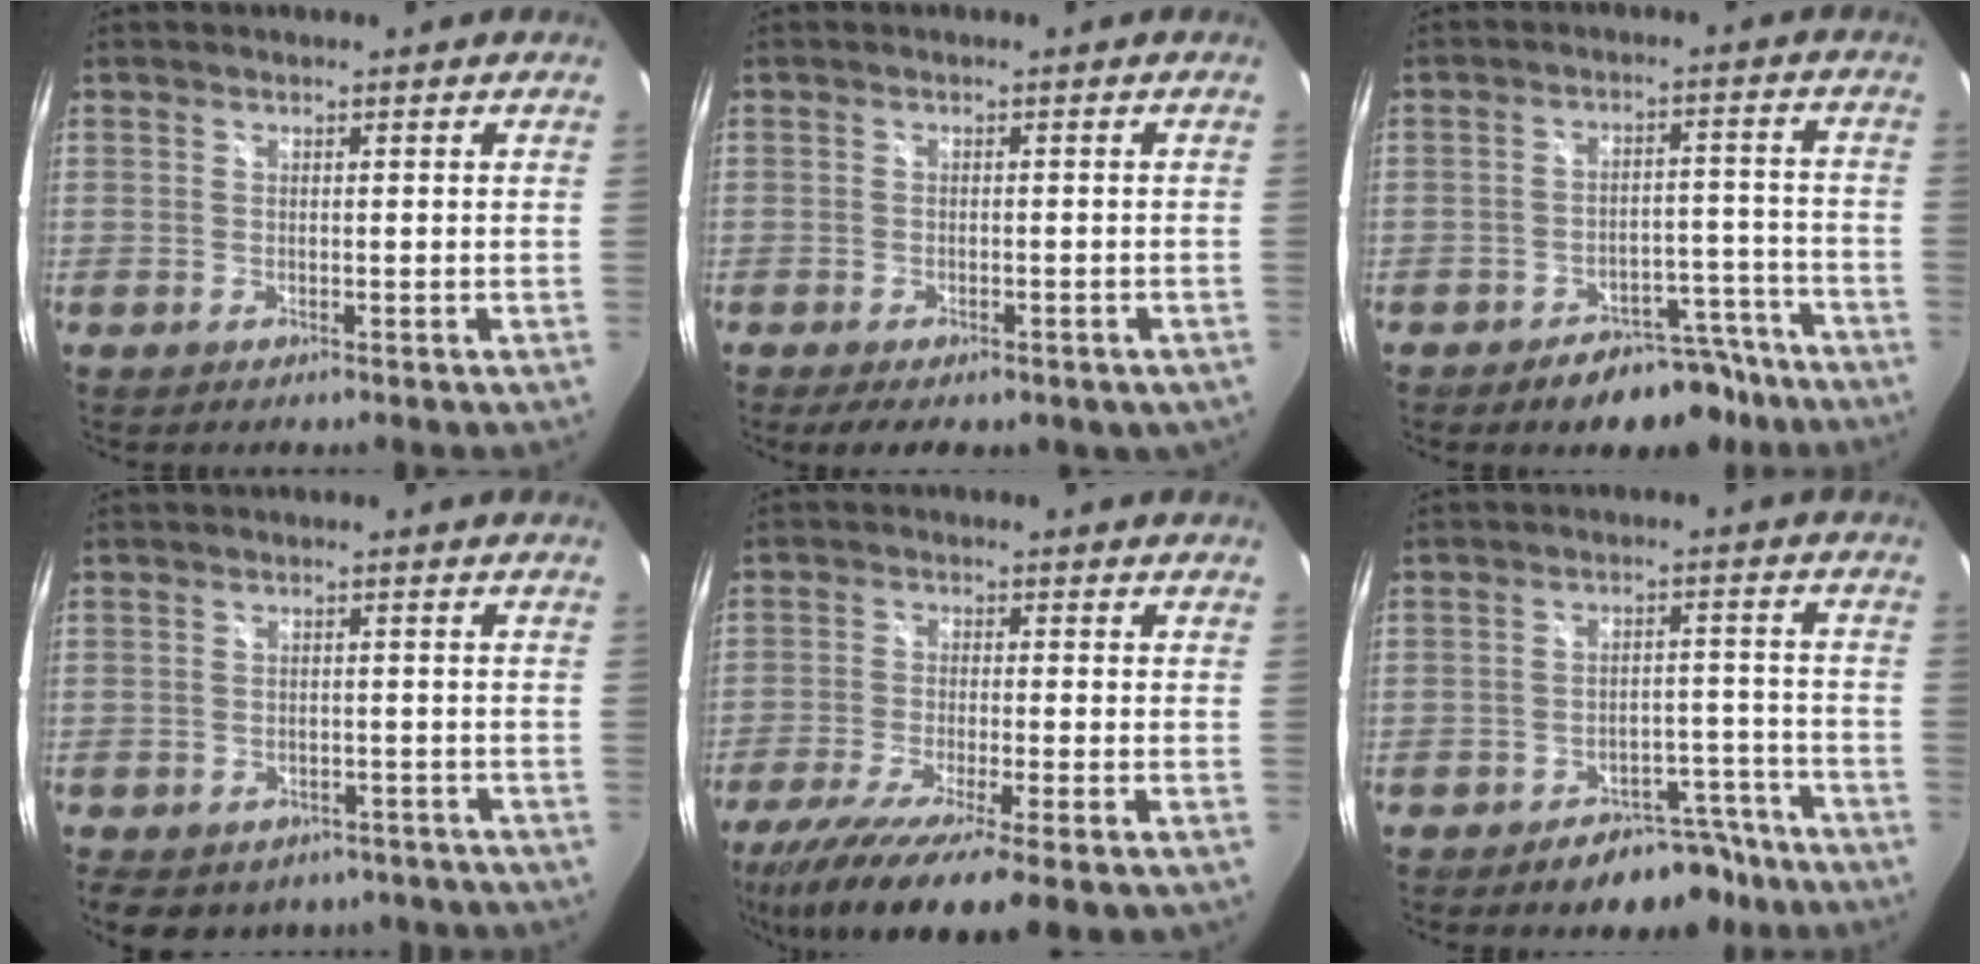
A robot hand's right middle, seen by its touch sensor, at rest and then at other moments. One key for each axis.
{"total": 7.8, "fx": -5.2, "fy": 3.3, "fz": 4.8, "tx": -0.100, "ty": -0.023, "tz": -0.068}
{"total": 10.0, "fx": -8.0, "fy": 4.8, "fz": 3.5, "tx": -0.050, "ty": 0.029, "tz": -0.095}
{"total": 13.2, "fx": -9.6, "fy": 7.2, "fz": 5.4, "tx": -0.116, "ty": -0.006, "tz": -0.119}
{"total": 14.2, "fx": -9.9, "fy": 1.5, "fz": 10.2, "tx": -0.203, "ty": -0.056, "tz": -0.168}
{"total": 8.7, "fx": -7.0, "fy": 4.4, "fz": 2.7, "tx": -0.038, "ty": 0.032, "tz": -0.081}